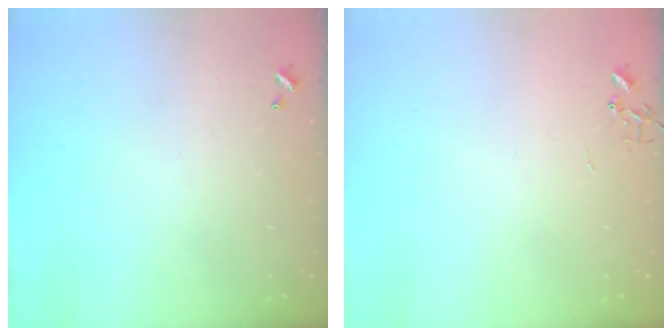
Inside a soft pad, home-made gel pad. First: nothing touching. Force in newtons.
{"total": 0.0}